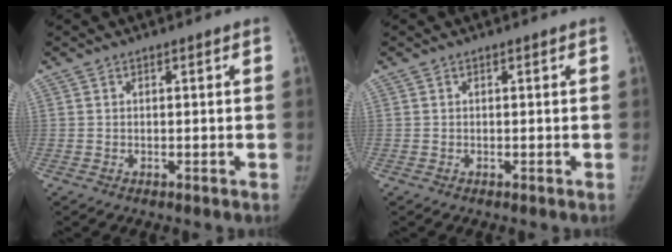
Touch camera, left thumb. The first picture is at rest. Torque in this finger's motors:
{"motor_torque": [0.00, 0.00, 0.10, -0.10, 0.00]}